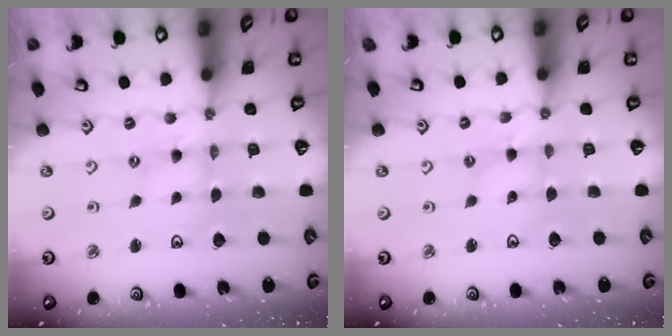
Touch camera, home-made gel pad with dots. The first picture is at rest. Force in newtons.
{"total": 1.5, "press": 1.5, "slide": 0.1}